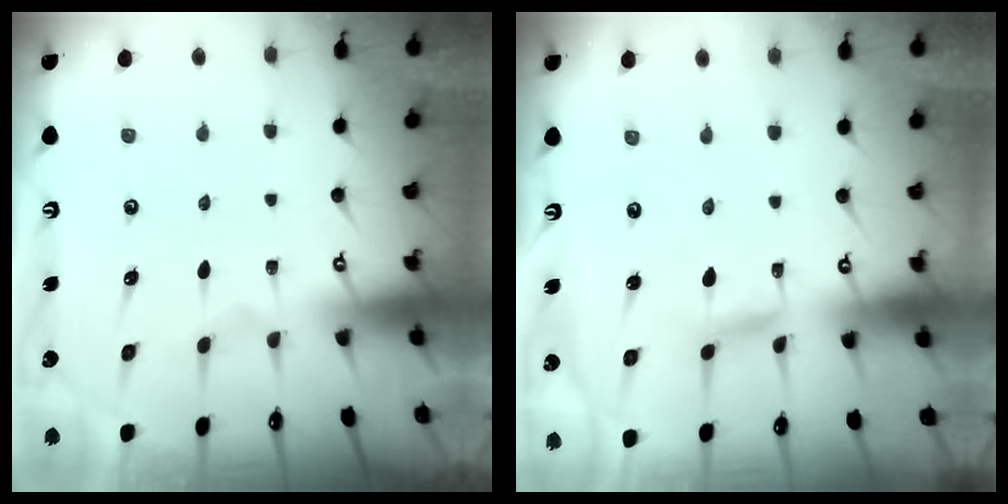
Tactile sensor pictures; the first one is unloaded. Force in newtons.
{"total": 2.0, "press": 2.0, "slide": 0.2}